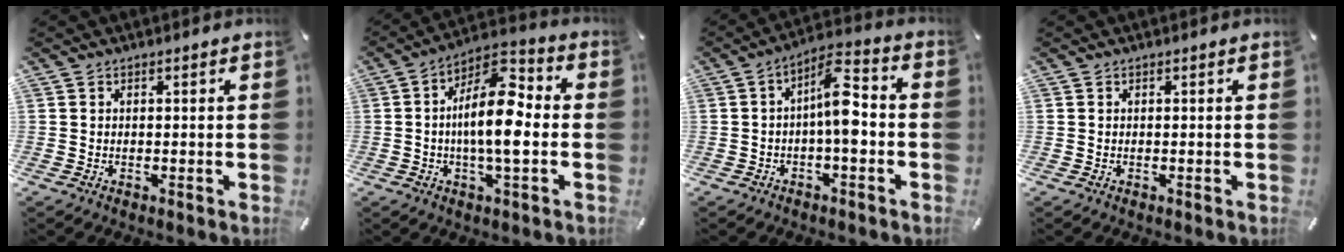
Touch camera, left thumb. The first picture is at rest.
{"total": 13.8, "force": [-1.0, 5.1, 12.7], "torque": [-0.227, 0.001, -0.022]}
{"total": 9.9, "force": [-0.8, 4.0, 9.0], "torque": [-0.155, 0.011, -0.015]}
{"total": 0.0}